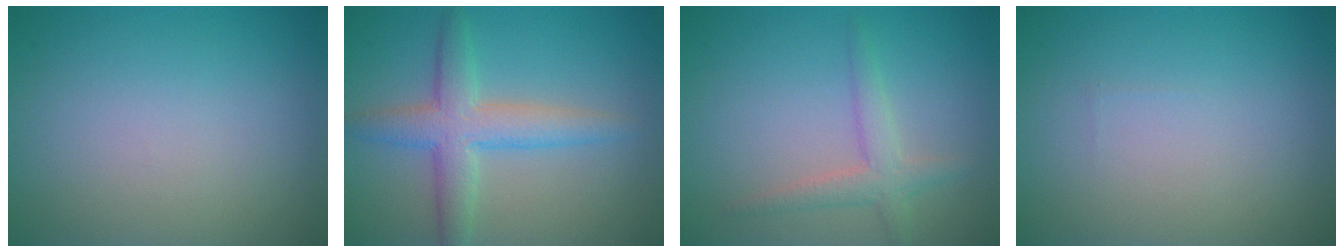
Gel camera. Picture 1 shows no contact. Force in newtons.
{"total": 4.6, "press": 4.6, "slide": 0.1}
{"total": 2.5, "press": 2.5, "slide": 0.1}
{"total": 0.0}